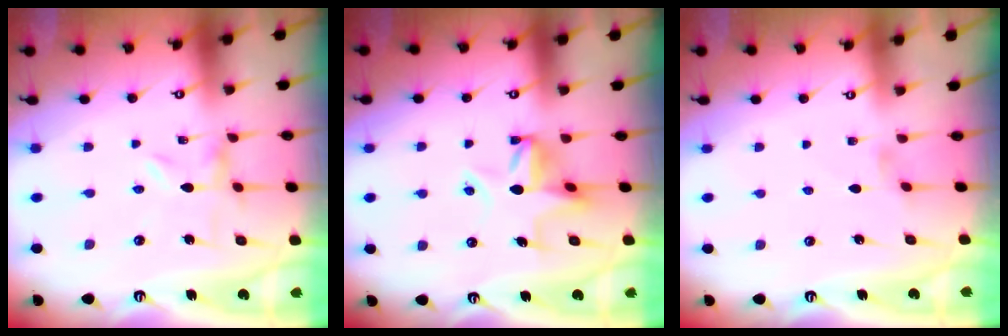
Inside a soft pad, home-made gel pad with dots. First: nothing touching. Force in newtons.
{"total": 7.7, "press": 7.7, "slide": 1.1}
{"total": 0.0}